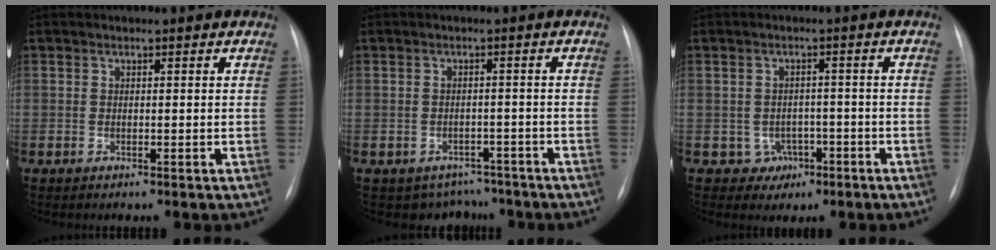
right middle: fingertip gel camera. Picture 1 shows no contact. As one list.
[{"total": 5.2, "force": [-4.3, 2.9, -0.3], "torque": [0.016, 0.019, -0.052]}, {"total": 3.2, "force": [-1.4, 2.9, 0.3], "torque": [0.004, 0.013, -0.010]}]